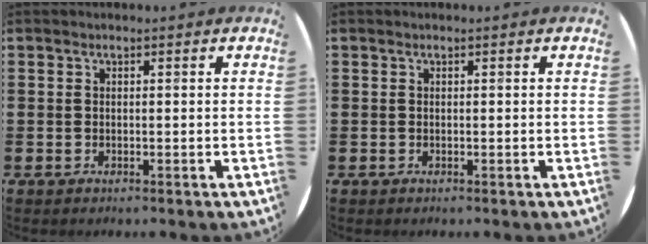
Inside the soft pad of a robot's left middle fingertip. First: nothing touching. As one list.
[{"total": 0.0}]